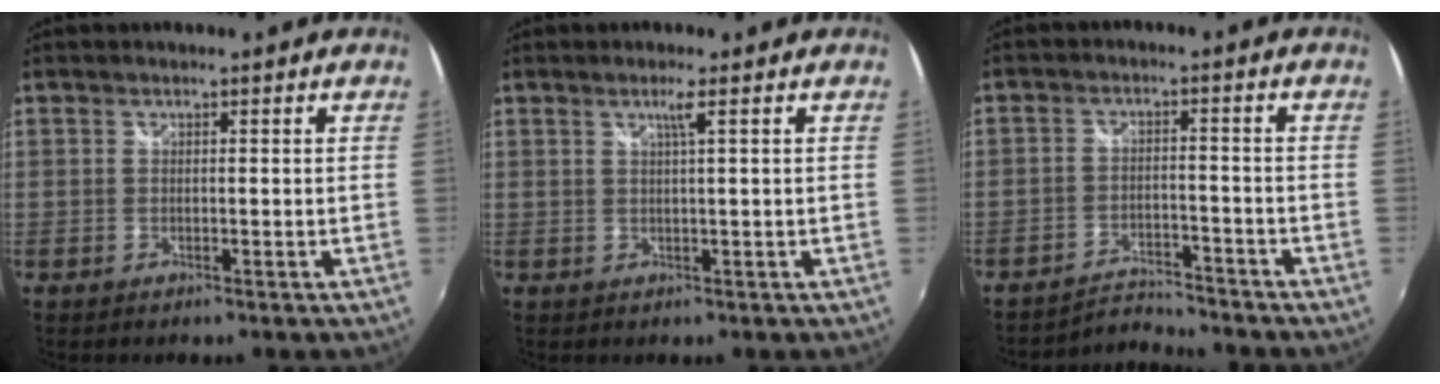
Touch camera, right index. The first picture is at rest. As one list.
[{"total": 1.9, "force": [0.8, -0.7, 1.5], "torque": [-0.028, -0.003, 0.015]}, {"total": 5.9, "force": [-5.8, 0.4, -0.1], "torque": [-0.023, 0.012, -0.100]}]